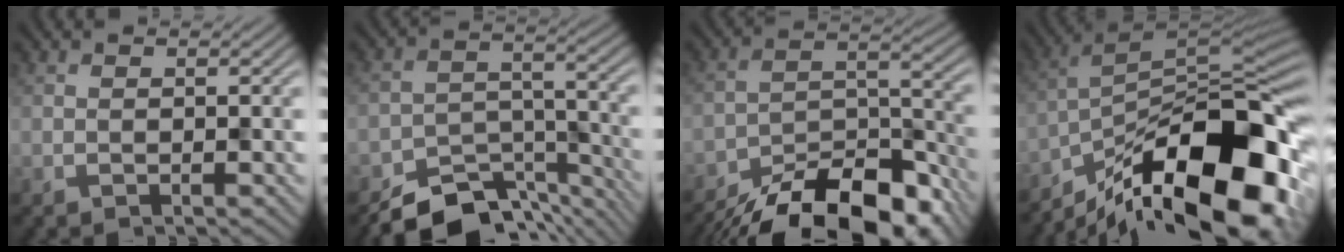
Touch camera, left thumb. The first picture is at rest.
{"total": 9.9, "force": [-8.3, 3.9, 3.6], "torque": [-0.056, -0.007, -0.136]}
{"total": 16.6, "force": [-13.6, 5.9, 7.5], "torque": [-0.138, -0.020, -0.201]}
{"total": 18.3, "force": [-11.2, 6.8, 12.8], "torque": [-0.211, -0.014, -0.188]}